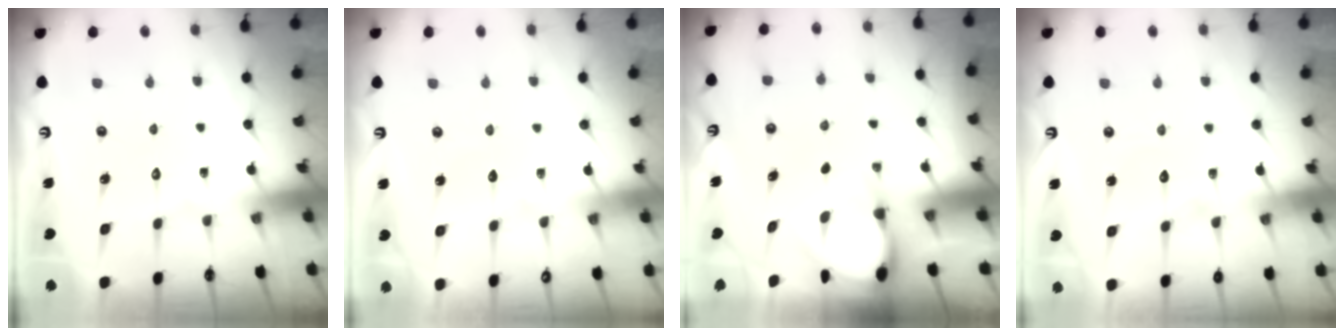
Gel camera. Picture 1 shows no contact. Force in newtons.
{"total": 2.3, "press": 2.2, "slide": 0.3}
{"total": 2.9, "press": 2.9, "slide": 0.3}
{"total": 5.1, "press": 5.0, "slide": 0.4}